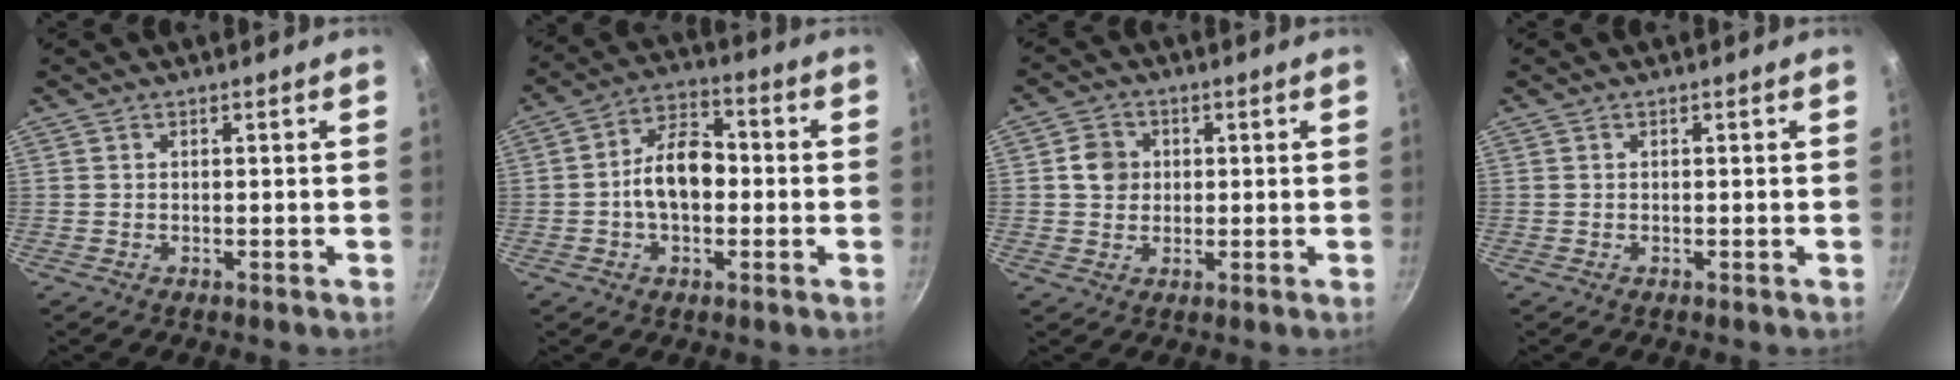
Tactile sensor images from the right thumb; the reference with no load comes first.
{"total": 10.9, "force": [-0.9, 7.0, 8.2], "torque": [-0.109, 0.034, -0.028]}
{"total": 4.9, "force": [0.7, 4.4, 2.1], "torque": [-0.013, 0.006, 0.005]}
{"total": 0.0}